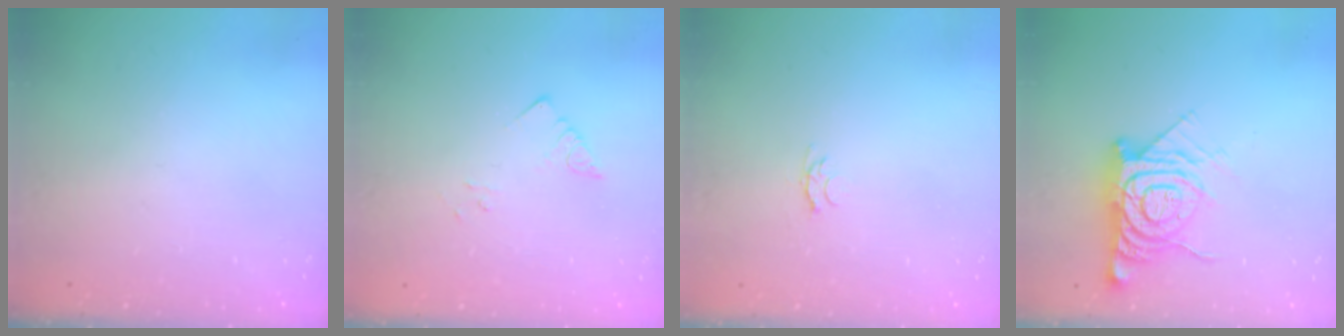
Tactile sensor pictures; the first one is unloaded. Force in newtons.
{"total": 2.9, "press": 2.9, "slide": 0.4}
{"total": 3.3, "press": 3.2, "slide": 0.5}
{"total": 13.0, "press": 13.0, "slide": 1.0}